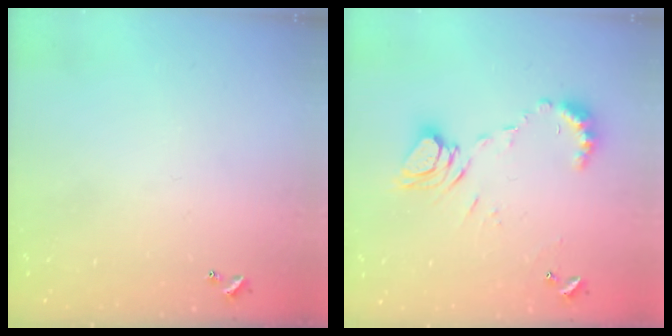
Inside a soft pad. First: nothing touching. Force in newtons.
{"total": 8.8, "press": 8.8, "slide": 0.3}